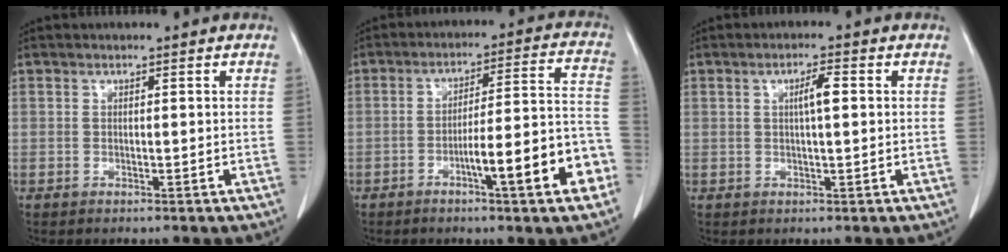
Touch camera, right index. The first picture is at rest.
{"total": 13.2, "force": [-5.6, 1.2, 11.8], "torque": [-0.163, 0.023, -0.077]}
{"total": 3.1, "force": [0.6, 0.3, 3.1], "torque": [-0.054, 0.004, 0.009]}